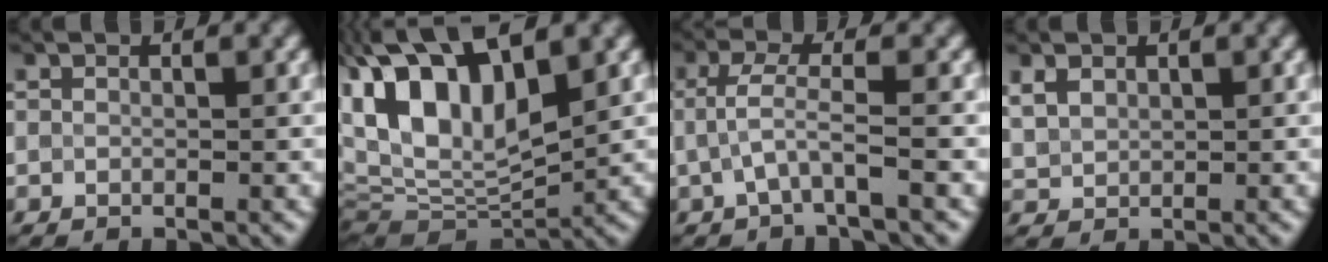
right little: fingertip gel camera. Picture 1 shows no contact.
{"total": 12.3, "force": [3.7, 5.9, 10.1], "torque": [-0.194, 0.015, 0.060]}
{"total": 2.6, "force": [-0.4, 0.5, 2.5], "torque": [-0.058, 0.004, -0.011]}
{"total": 1.9, "force": [1.0, 1.4, 0.9], "torque": [-0.023, 0.003, 0.025]}